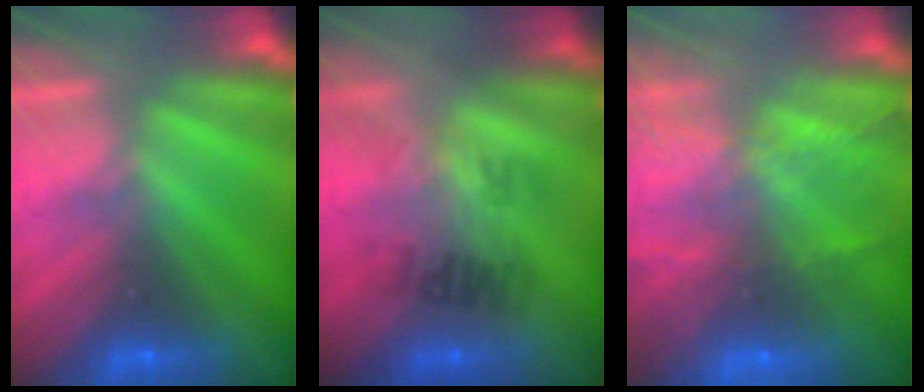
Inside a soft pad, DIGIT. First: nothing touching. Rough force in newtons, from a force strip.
{"total": 2.3}
{"total": 8.9}